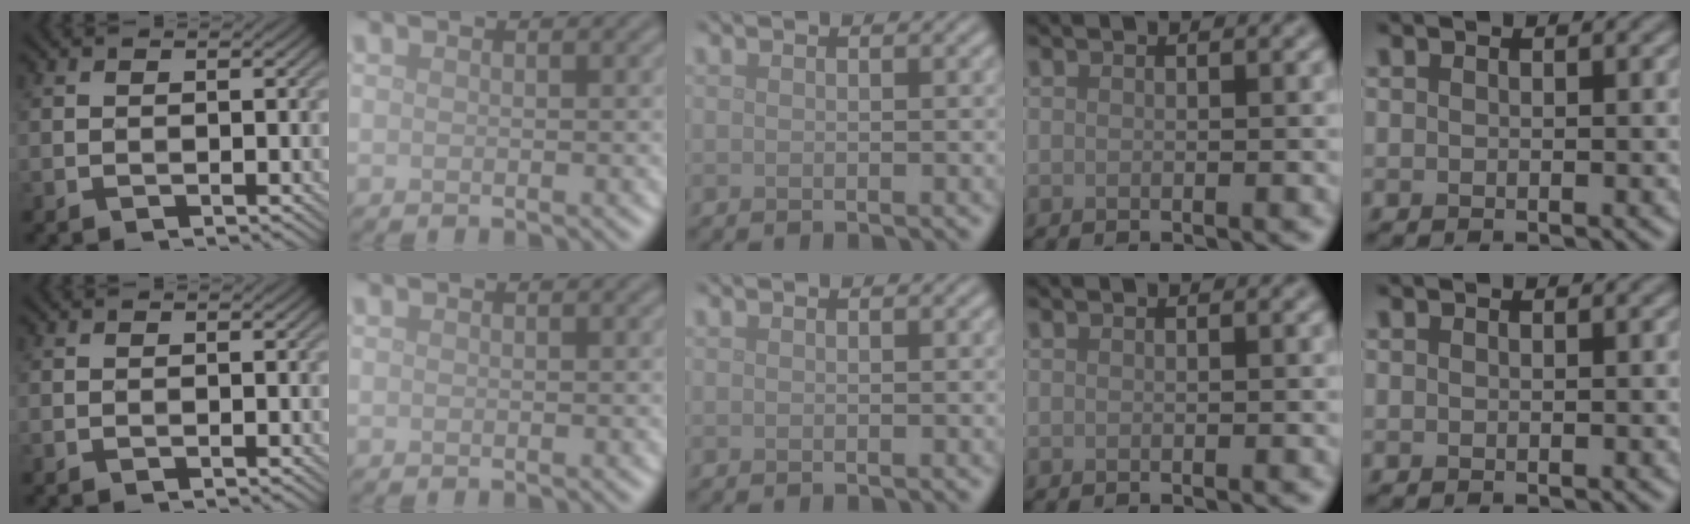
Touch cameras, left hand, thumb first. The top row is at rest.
{}